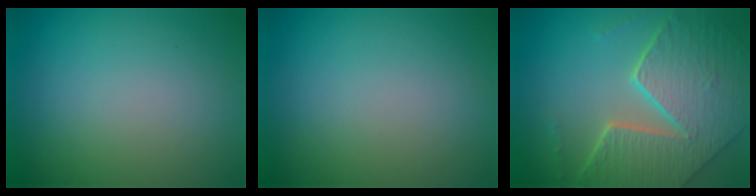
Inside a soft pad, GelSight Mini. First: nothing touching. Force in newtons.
{"total": 0.0}
{"total": 8.1, "press": 5.9, "slide": 5.5}